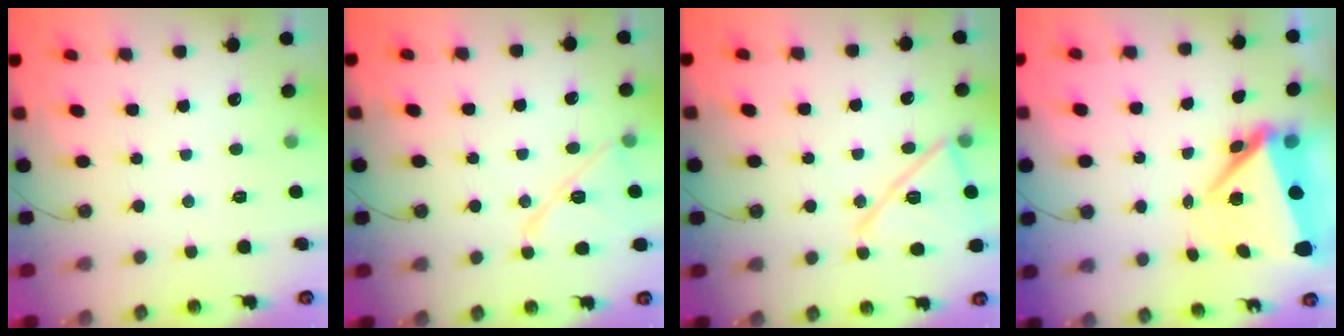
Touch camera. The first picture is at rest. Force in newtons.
{"total": 12.3, "press": 12.2, "slide": 1.3}
{"total": 15.8, "press": 15.8, "slide": 1.1}
{"total": 10.3, "press": 9.3, "slide": 4.3}